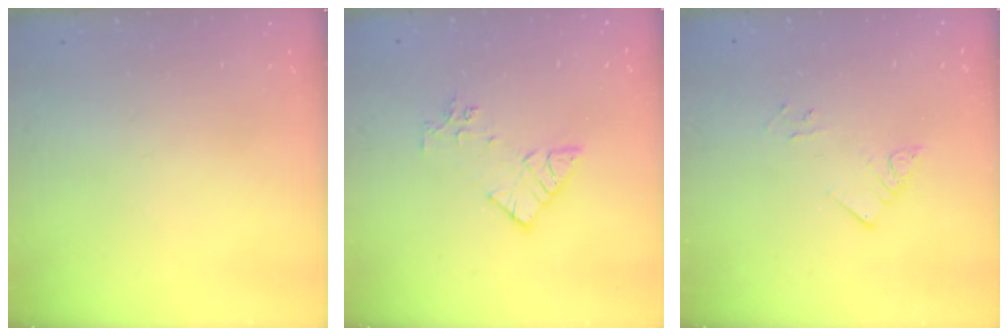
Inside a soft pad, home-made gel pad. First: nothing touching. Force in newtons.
{"total": 8.8, "press": 8.8, "slide": 0.7}
{"total": 3.9, "press": 3.9, "slide": 0.2}